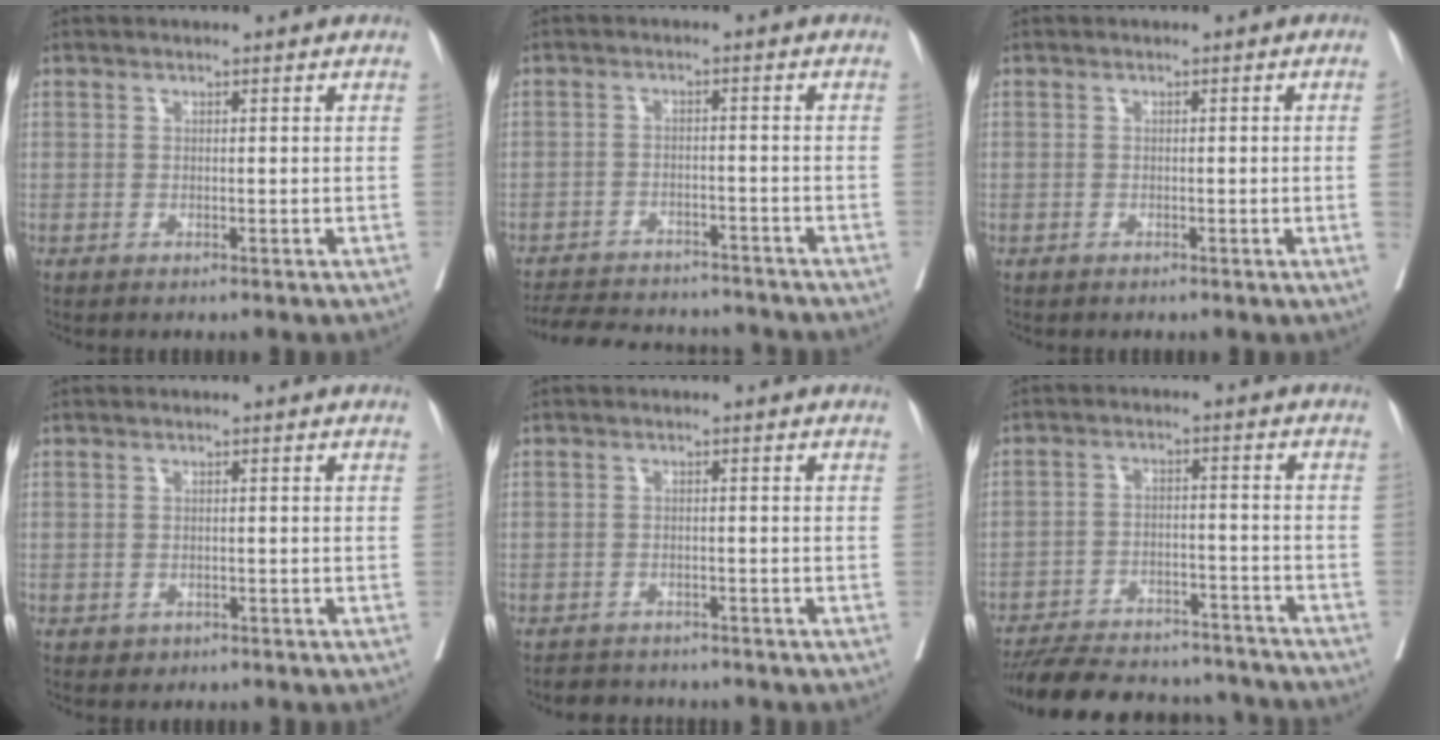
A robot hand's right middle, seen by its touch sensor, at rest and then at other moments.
{"total": 13.8, "force": [-12.8, 3.6, 3.9], "torque": [-0.083, 0.003, -0.175]}
{"total": 1.3, "force": [-0.2, -0.5, 1.2], "torque": [-0.016, -0.002, -0.004]}
{"total": 1.1, "force": [-0.6, 1.0, 0.2], "torque": [-0.005, 0.002, -0.004]}
{"total": 3.3, "force": [-3.0, 1.3, -0.2], "torque": [0.001, -0.003, -0.049]}
{"total": 20.0, "force": [-18.2, 5.2, 6.5], "torque": [-0.141, -0.007, -0.256]}